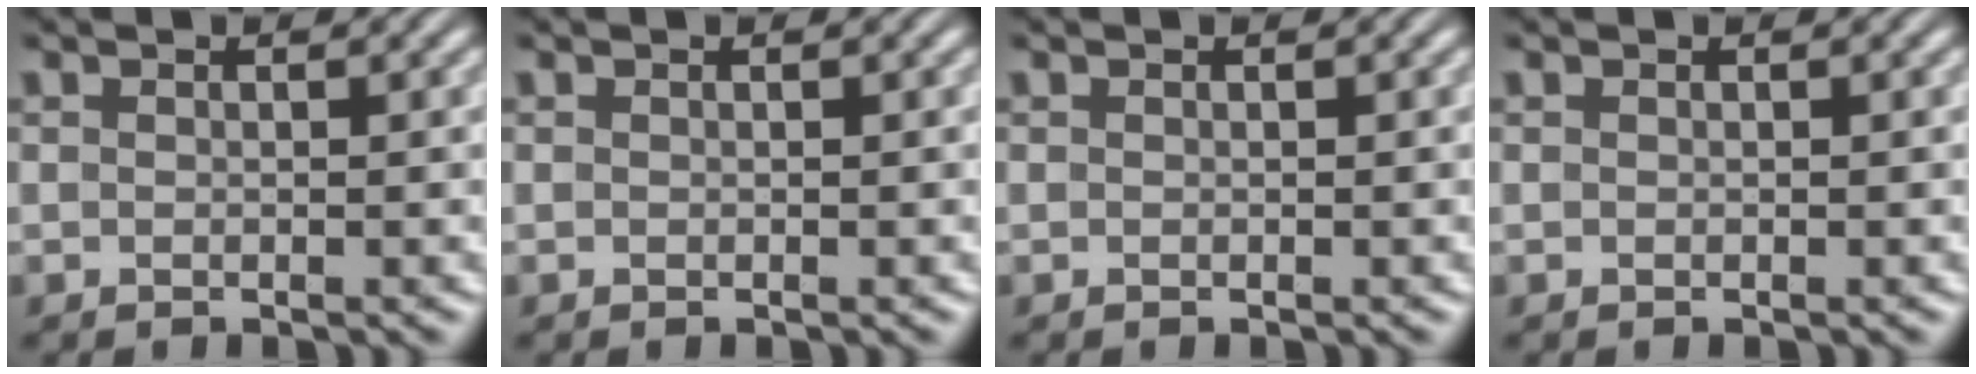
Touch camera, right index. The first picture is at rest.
{"total": 0.0}
{"total": 0.0}
{"total": 0.0}